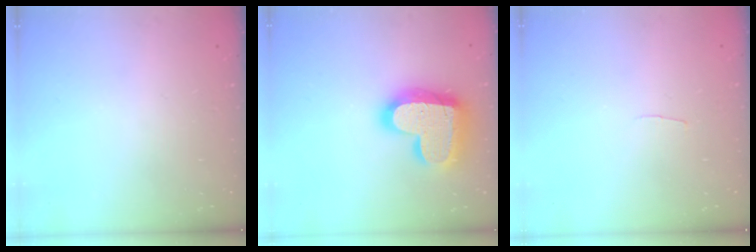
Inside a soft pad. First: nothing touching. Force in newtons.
{"total": 22.1, "press": 22.0, "slide": 1.5}
{"total": 2.0, "press": 2.0, "slide": 0.2}